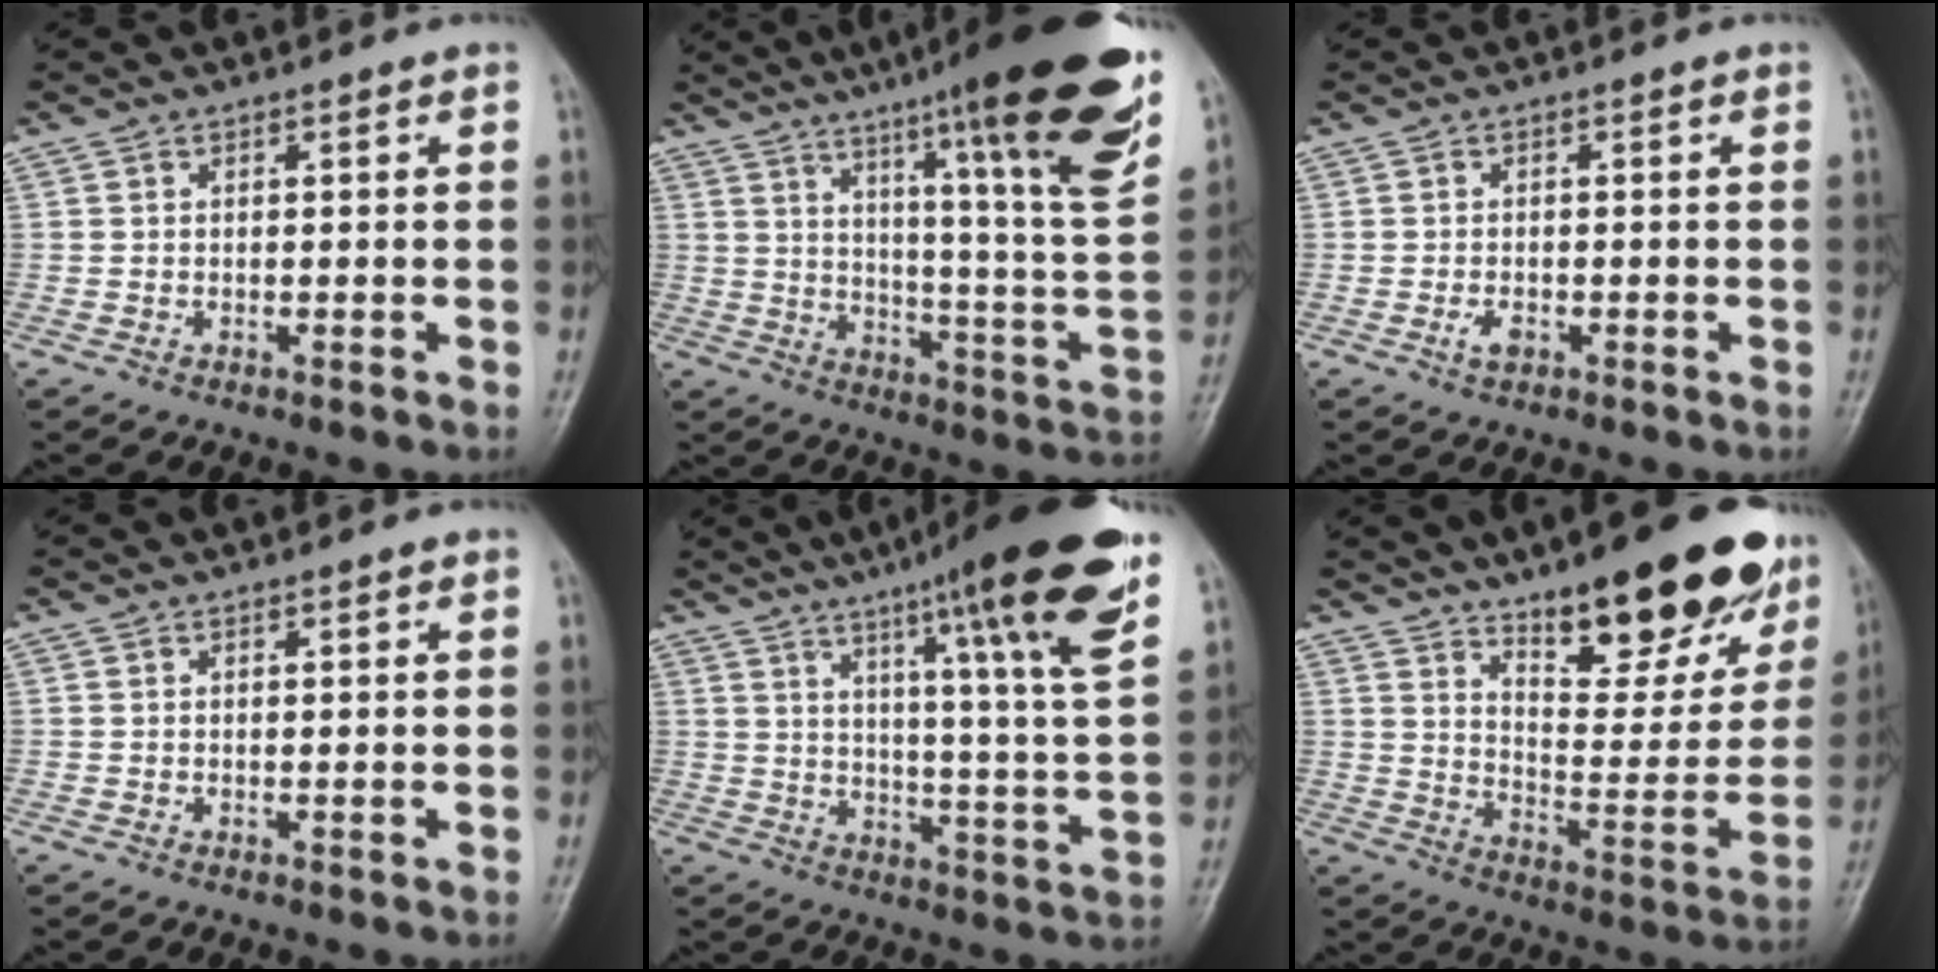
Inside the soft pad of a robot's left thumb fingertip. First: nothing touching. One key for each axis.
{"total": 27.4, "fx": 17.0, "fy": 2.5, "fz": 21.3, "tx": -0.293, "ty": -0.071, "tz": 0.247}
{"total": 1.9, "fx": -0.8, "fy": 1.1, "fz": 1.3, "tx": -0.028, "ty": 0.003, "tz": -0.013}
{"total": 0.5, "fx": 0.4, "fy": 0.1, "fz": 0.4, "tx": -0.005, "ty": -0.001, "tz": 0.004}
{"total": 21.4, "fx": 13.0, "fy": 1.4, "fz": 17.0, "tx": -0.225, "ty": -0.051, "tz": 0.183}
{"total": 24.0, "fx": 15.9, "fy": 8.3, "fz": 16.0, "tx": -0.174, "ty": -0.079, "tz": 0.237}